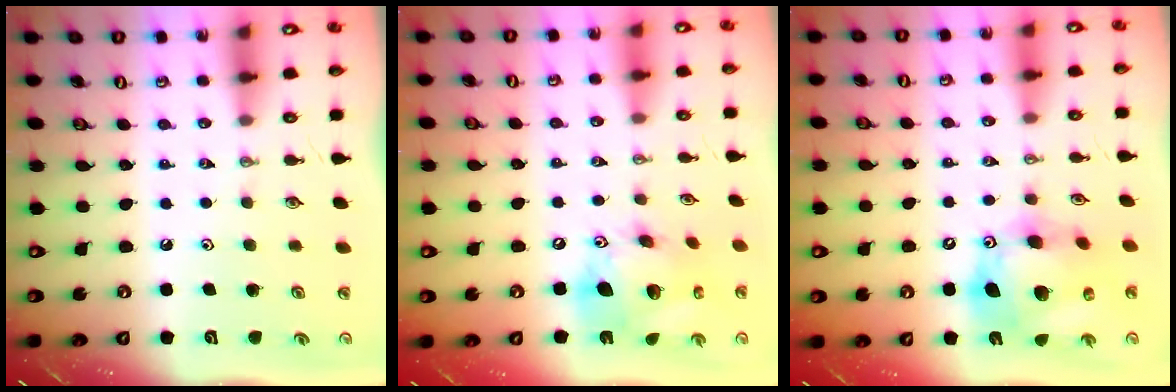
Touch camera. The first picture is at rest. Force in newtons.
{"total": 18.5, "press": 18.2, "slide": 3.3}
{"total": 18.6, "press": 18.4, "slide": 2.8}